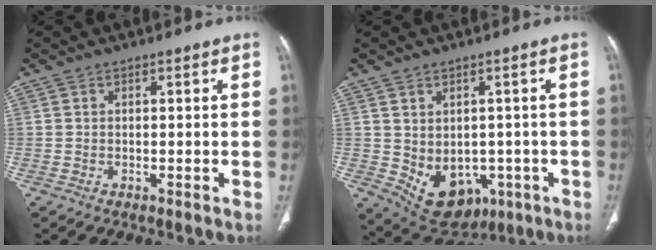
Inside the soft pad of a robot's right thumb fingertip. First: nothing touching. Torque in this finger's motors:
{"motor_torque": [-0.43, 0.74, 0.27, 0.70, 0.20]}